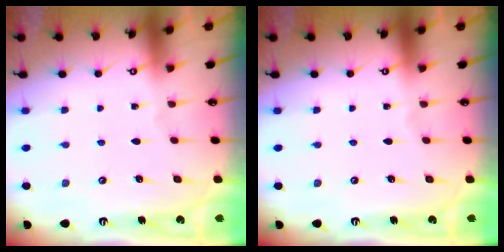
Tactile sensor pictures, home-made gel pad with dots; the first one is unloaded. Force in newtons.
{"total": 0.0}